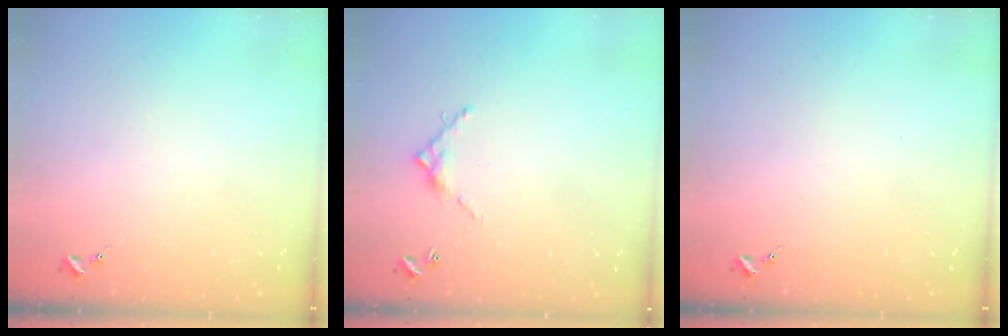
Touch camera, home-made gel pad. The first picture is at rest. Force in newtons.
{"total": 7.0, "press": 7.0, "slide": 0.2}
{"total": 0.0}